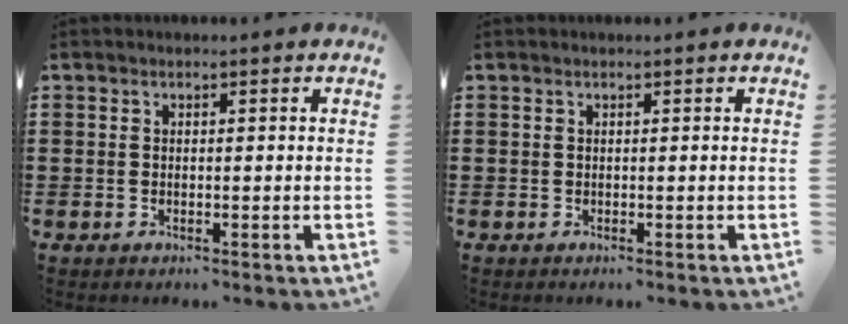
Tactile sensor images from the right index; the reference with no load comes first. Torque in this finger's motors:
{"motor_torque": [0.28, 0.42, 0.07, 0.01]}